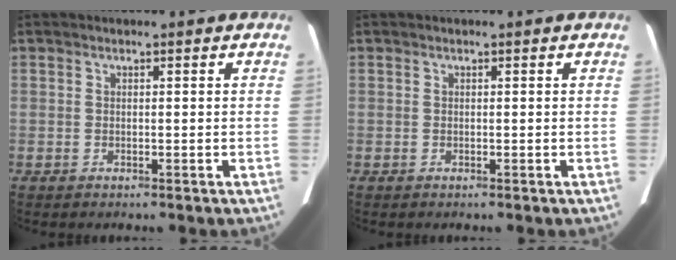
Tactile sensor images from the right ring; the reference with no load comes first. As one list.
[{"total": 0.0}]